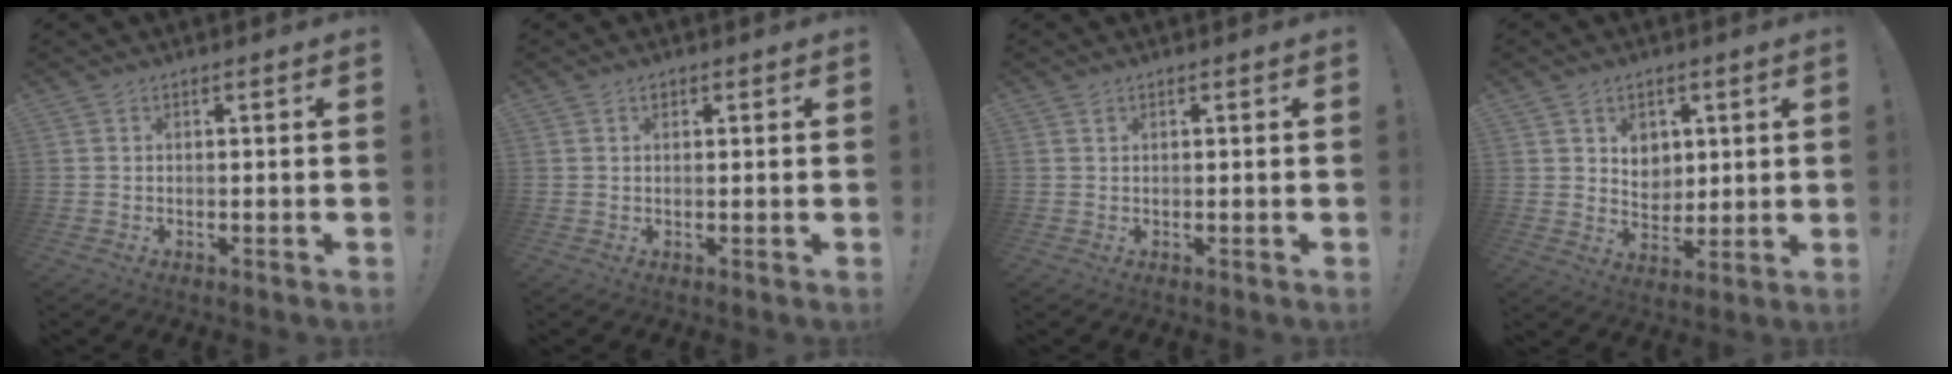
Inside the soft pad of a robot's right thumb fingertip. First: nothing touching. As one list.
[{"total": 0.7, "force": [0.2, 0.4, 0.5], "torque": [-0.008, 0.002, 0.002]}, {"total": 0.6, "force": [0.4, 0.4, 0.1], "torque": [0.001, -0.002, 0.008]}, {"total": 7.0, "force": [3.3, 6.0, 1.5], "torque": [-0.014, -0.027, 0.065]}]